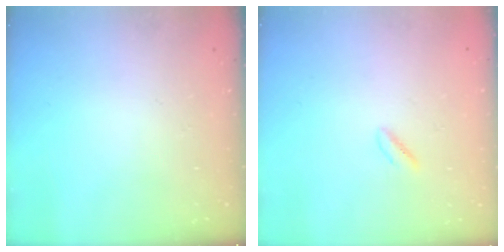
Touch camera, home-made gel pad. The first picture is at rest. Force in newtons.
{"total": 1.6, "press": 1.2, "slide": 1.0}